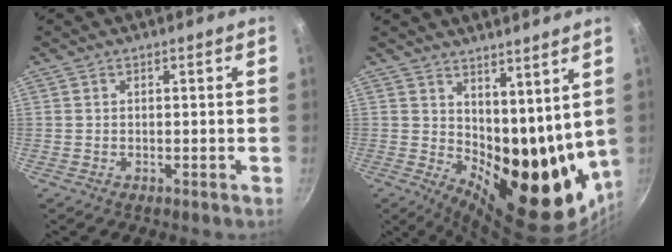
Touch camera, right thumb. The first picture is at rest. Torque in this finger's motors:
{"motor_torque": [-1.21, 2.35, 1.39, 0.32, 0.24]}